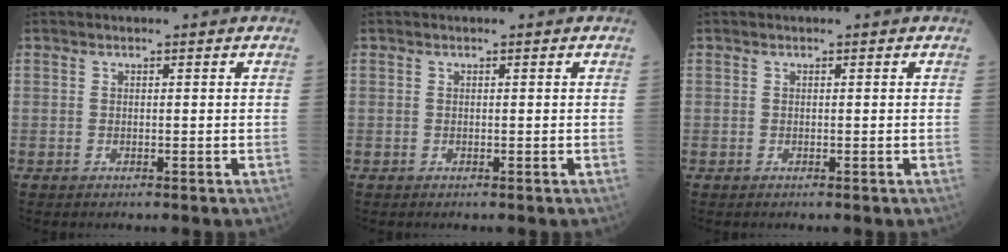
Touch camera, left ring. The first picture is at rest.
{"total": 0.0}
{"total": 0.0}